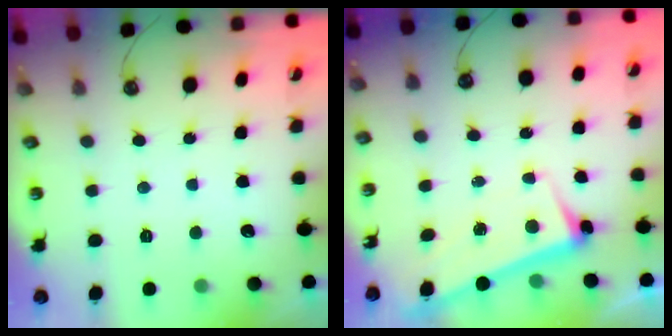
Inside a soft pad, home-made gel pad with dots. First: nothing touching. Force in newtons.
{"total": 2.7, "press": 2.7, "slide": 0.7}